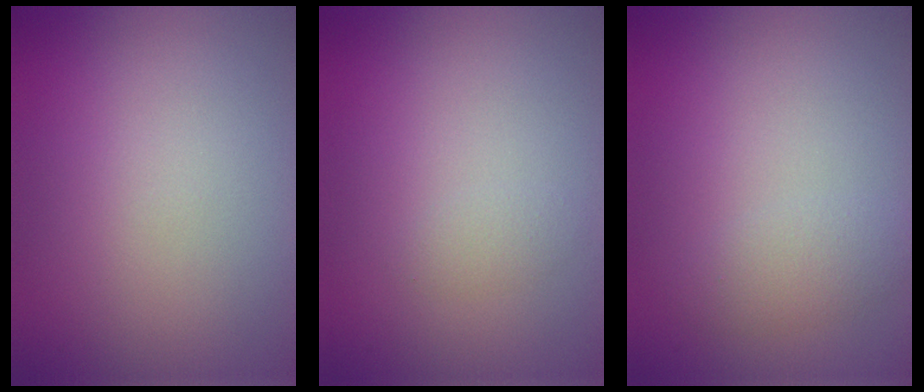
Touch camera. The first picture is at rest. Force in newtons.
{"total": 0.8, "press": 0.8, "slide": 0.0}
{"total": 1.9, "press": 1.9, "slide": 0.1}